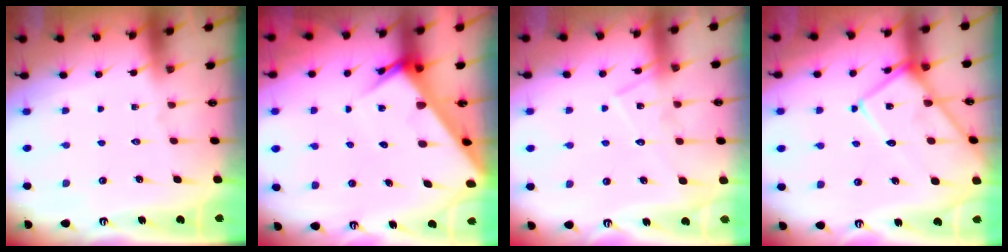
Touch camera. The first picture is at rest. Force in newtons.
{"total": 5.6, "press": 5.6, "slide": 0.4}
{"total": 11.5, "press": 11.5, "slide": 0.8}
{"total": 13.2, "press": 13.2, "slide": 1.3}